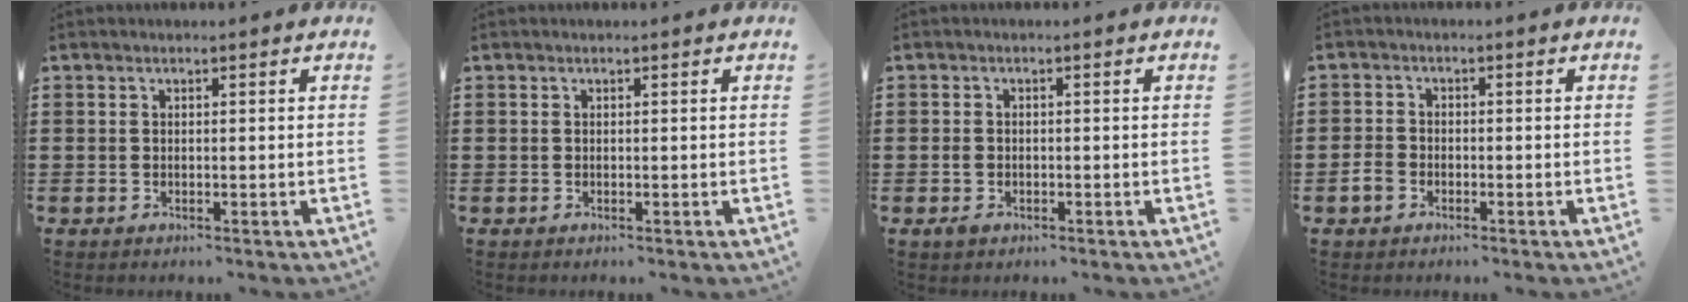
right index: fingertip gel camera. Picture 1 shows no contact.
{"total": 0.0}
{"total": 1.3, "force": [-0.7, 0.9, 0.7], "torque": [-0.015, 0.000, -0.014]}
{"total": 2.5, "force": [-1.4, 1.8, 1.1], "torque": [-0.038, -0.006, -0.031]}